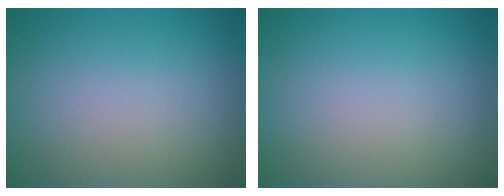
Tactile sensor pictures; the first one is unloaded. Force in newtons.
{"total": 0.0}